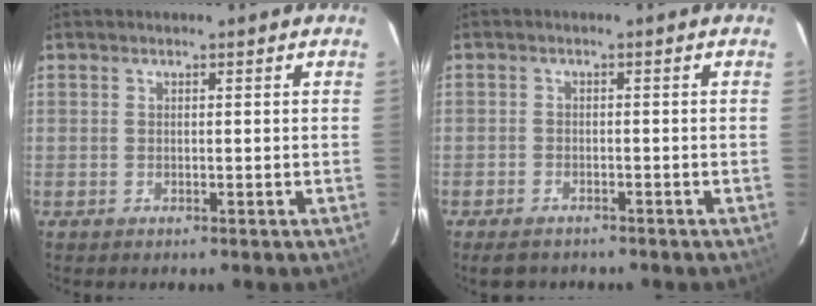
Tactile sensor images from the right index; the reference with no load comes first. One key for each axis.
{"total": 3.8, "fx": -3.0, "fy": 2.1, "fz": 1.0, "tx": -0.033, "ty": -0.001, "tz": -0.049}